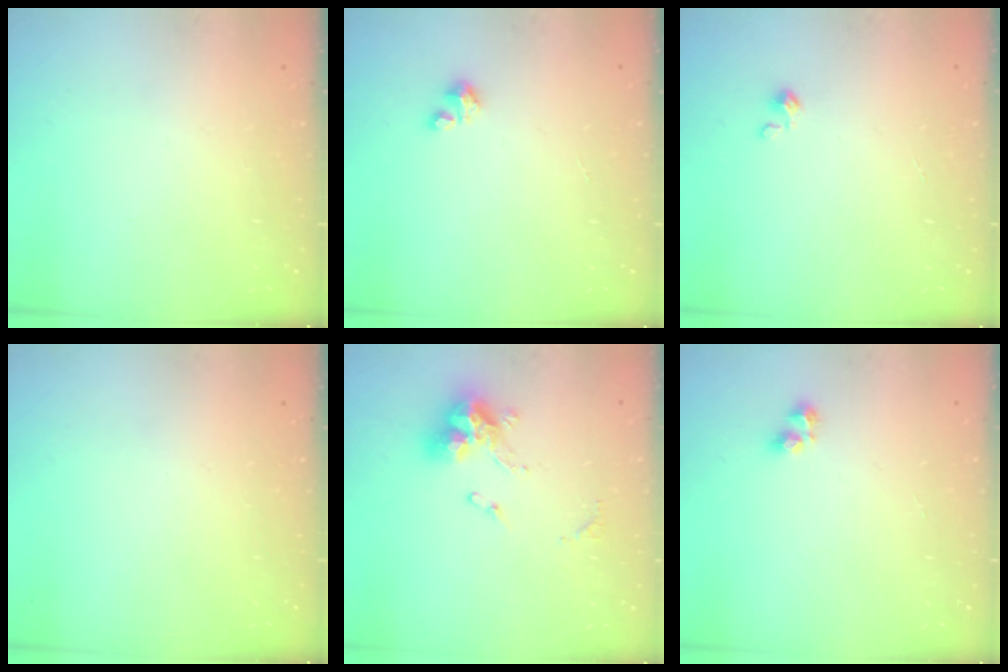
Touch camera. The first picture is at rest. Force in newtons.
{"total": 0.9, "press": 0.9, "slide": 0.2}
{"total": 2.3, "press": 2.2, "slide": 0.3}
{"total": 0.0}
{"total": 11.0, "press": 10.9, "slide": 0.8}
{"total": 4.0, "press": 3.9, "slide": 0.5}